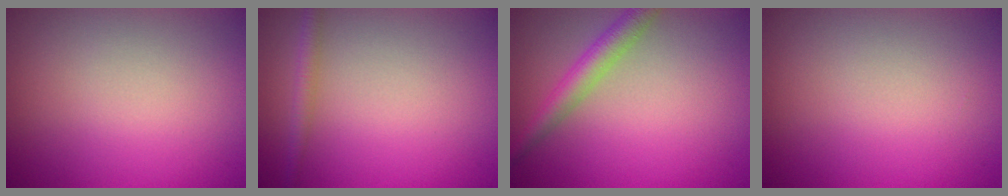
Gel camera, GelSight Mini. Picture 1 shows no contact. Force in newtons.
{"total": 1.6, "press": 1.6, "slide": 0.0}
{"total": 3.1, "press": 3.1, "slide": 0.1}
{"total": 0.0}